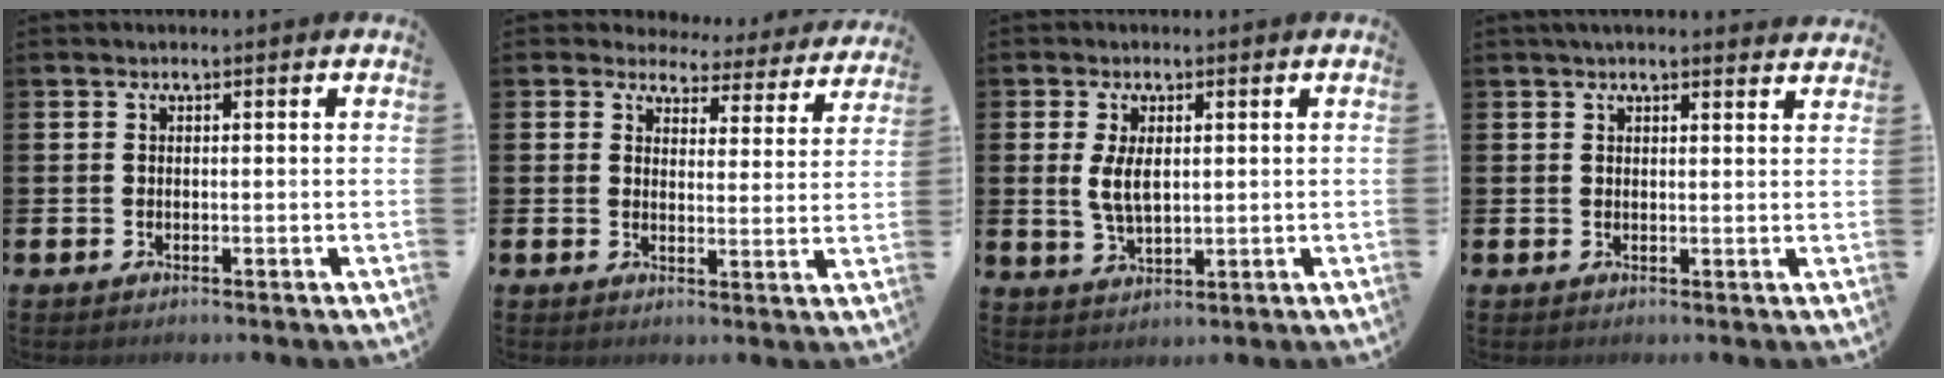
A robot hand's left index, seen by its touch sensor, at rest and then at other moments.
{"total": 3.6, "force": [3.2, 1.7, 0.3], "torque": [-0.013, -0.032, 0.048]}
{"total": 4.4, "force": [1.1, 2.2, 3.7], "torque": [-0.066, 0.004, 0.016]}
{"total": 2.4, "force": [2.3, 0.3, 0.6], "torque": [-0.016, -0.005, 0.042]}